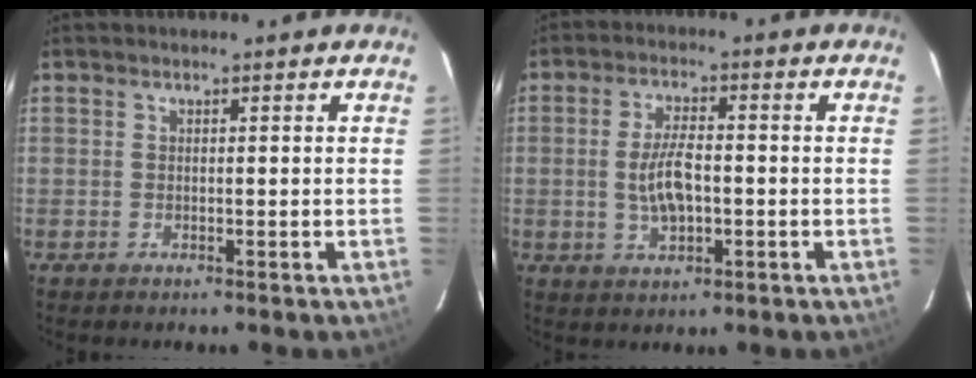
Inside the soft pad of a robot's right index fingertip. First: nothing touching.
{"total": 7.0, "force": [-0.8, 3.1, 6.3], "torque": [-0.124, 0.001, -0.011]}